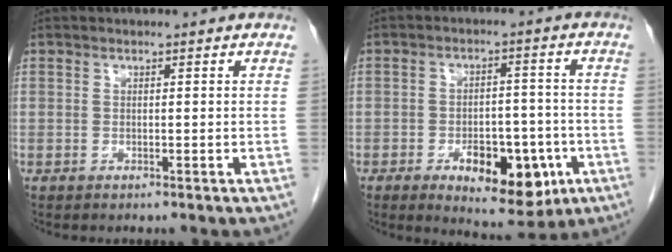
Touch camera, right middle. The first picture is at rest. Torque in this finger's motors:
{"motor_torque": [0.30, -0.58, 0.22, 0.08]}